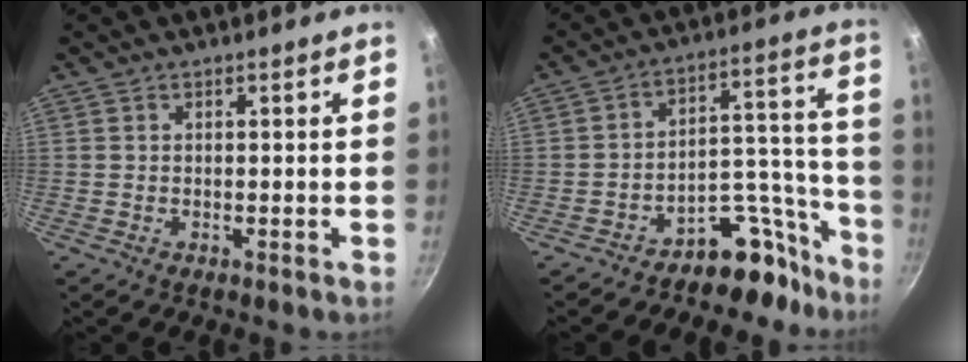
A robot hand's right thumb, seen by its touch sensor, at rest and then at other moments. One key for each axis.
{"total": 10.7, "fx": -8.6, "fy": 4.7, "fz": 4.3, "tx": -0.015, "ty": 0.131, "tz": -0.135}